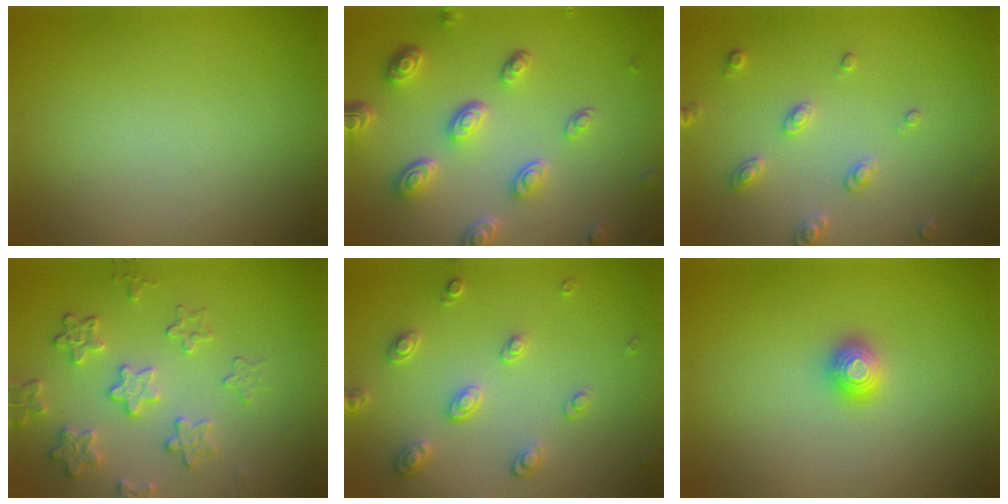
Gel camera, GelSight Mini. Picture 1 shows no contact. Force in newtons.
{"total": 5.0, "press": 3.7, "slide": 3.3}
{"total": 2.5, "press": 2.4, "slide": 0.7}
{"total": 4.2, "press": 3.7, "slide": 2.0}
{"total": 2.5, "press": 2.5, "slide": 0.4}
{"total": 1.3, "press": 1.3, "slide": 0.2}